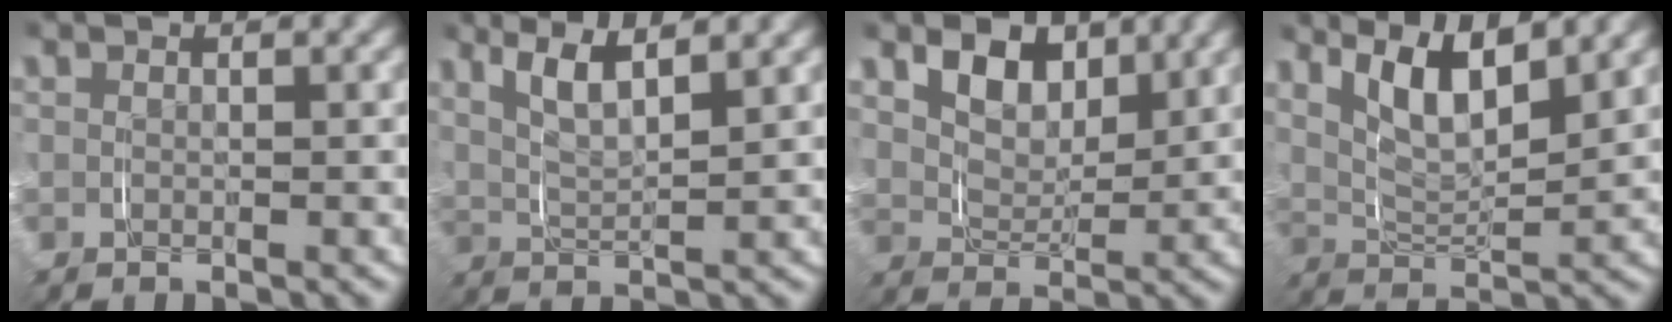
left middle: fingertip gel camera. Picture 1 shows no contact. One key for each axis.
{"total": 4.7, "fx": 2.5, "fy": 1.9, "fz": 3.5, "tx": -0.076, "ty": -0.003, "tz": 0.046}
{"total": 5.3, "fx": 2.9, "fy": 3.4, "fz": 2.8, "tx": -0.057, "ty": 0.002, "tz": 0.049}
{"total": 7.3, "fx": 3.6, "fy": 3.6, "fz": 5.1, "tx": -0.104, "ty": -0.004, "tz": 0.065}